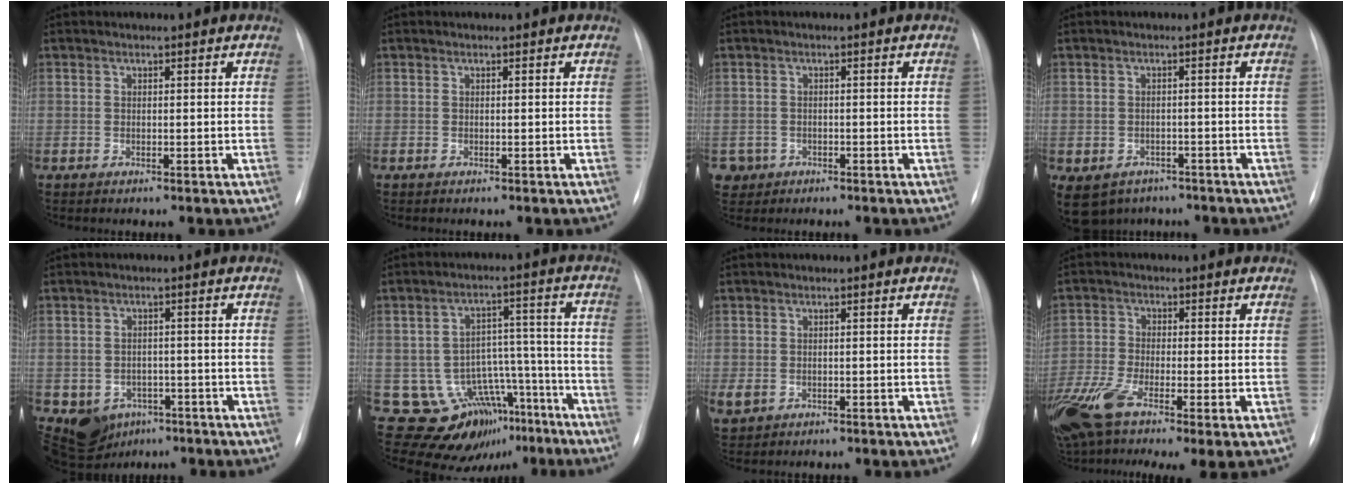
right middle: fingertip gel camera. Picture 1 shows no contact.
{"total": 0.0}
{"total": 2.7, "force": [-1.3, 2.4, -0.1], "torque": [0.001, 0.009, -0.021]}
{"total": 9.7, "force": [-6.2, 7.0, 2.8], "torque": [-0.080, -0.003, -0.075]}
{"total": 7.8, "force": [-4.1, 6.3, 2.2], "torque": [-0.042, 0.012, -0.048]}
{"total": 13.3, "force": [-7.9, 9.6, 4.8], "torque": [-0.051, 0.068, -0.098]}
{"total": 2.0, "force": [-0.5, 1.6, 1.0], "torque": [-0.024, 0.000, 0.001]}
{"total": 11.8, "force": [-5.9, 3.1, 9.8], "torque": [-0.208, -0.021, -0.107]}